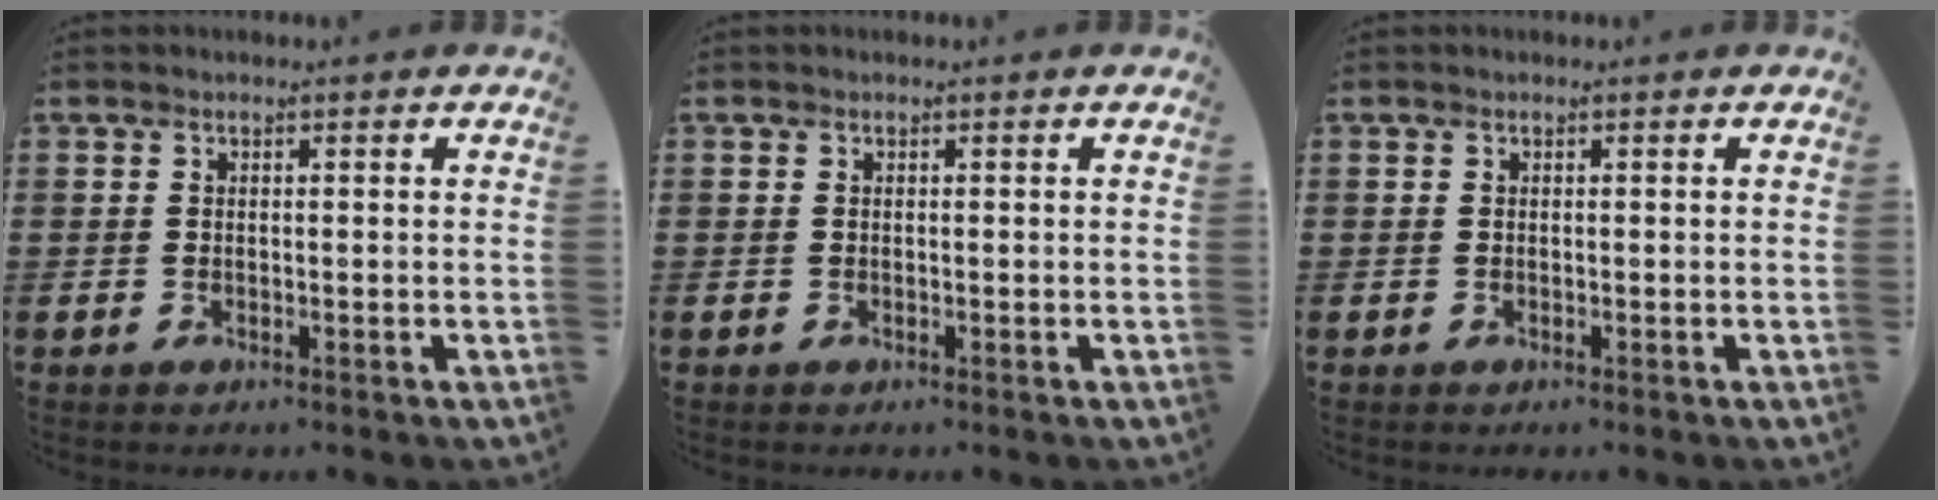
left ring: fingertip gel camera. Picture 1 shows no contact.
{"total": 0.0}
{"total": 0.0}